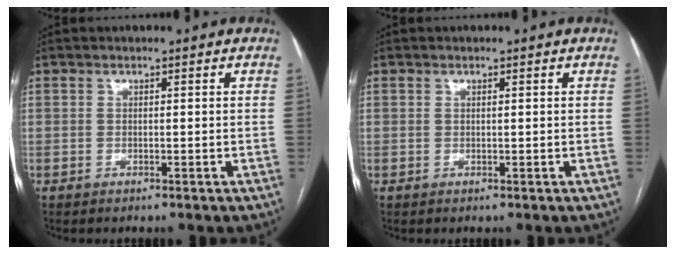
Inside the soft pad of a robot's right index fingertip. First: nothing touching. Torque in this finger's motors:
{"motor_torque": [-0.05, 0.00, -0.01, 0.00]}